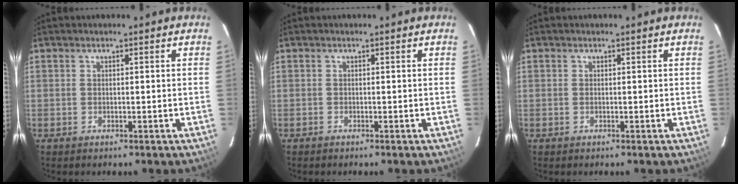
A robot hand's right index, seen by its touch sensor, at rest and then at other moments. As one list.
[{"total": 0.0}, {"total": 0.0}]